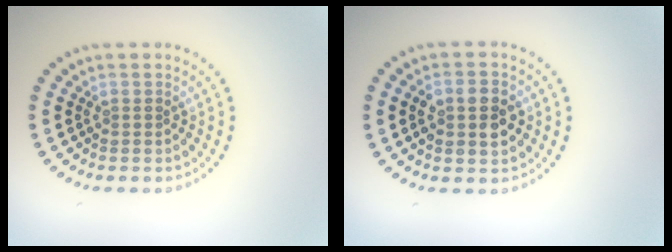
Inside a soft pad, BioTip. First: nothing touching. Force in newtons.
{"total": 3.7, "press": 3.7, "slide": 0.3}